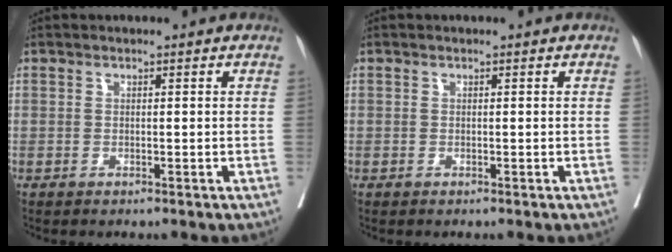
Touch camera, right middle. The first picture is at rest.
{"total": 0.0}